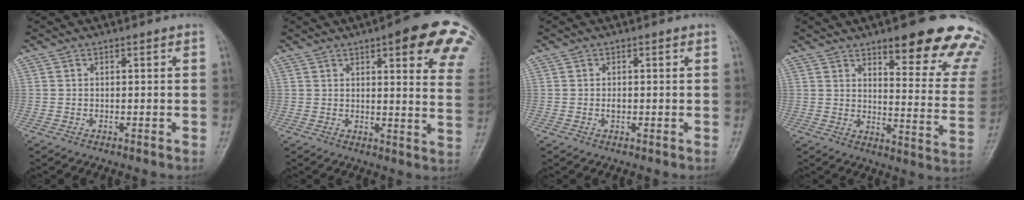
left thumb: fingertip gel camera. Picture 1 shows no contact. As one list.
[{"total": 18.4, "force": [9.9, 4.9, 14.7], "torque": [-0.149, -0.030, 0.104]}, {"total": 1.0, "force": [-0.1, 0.7, 0.7], "torque": [-0.010, 0.000, -0.003]}, {"total": 22.5, "force": [15.2, 6.3, 15.4], "torque": [-0.148, -0.070, 0.183]}]